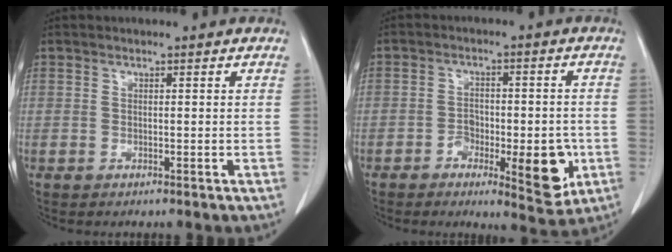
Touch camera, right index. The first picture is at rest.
{"total": 9.9, "force": [-3.6, 4.0, 8.3], "torque": [-0.099, 0.002, -0.045]}